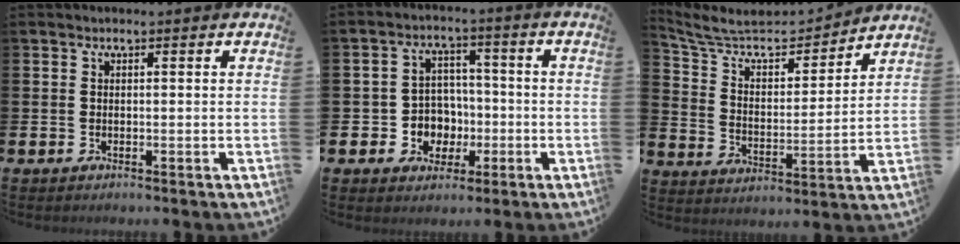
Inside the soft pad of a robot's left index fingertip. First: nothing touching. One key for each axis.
{"total": 5.3, "fx": -0.5, "fy": 5.2, "fz": 0.9, "tx": -0.037, "ty": 0.004, "tz": -0.012}
{"total": 7.7, "fx": 6.9, "fy": 2.7, "fz": 2.0, "tx": -0.083, "ty": -0.049, "tz": 0.118}